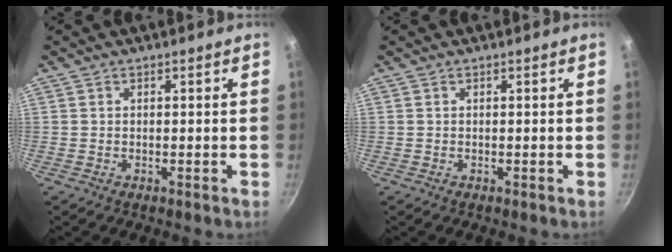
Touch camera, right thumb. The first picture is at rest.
{"total": 0.0}